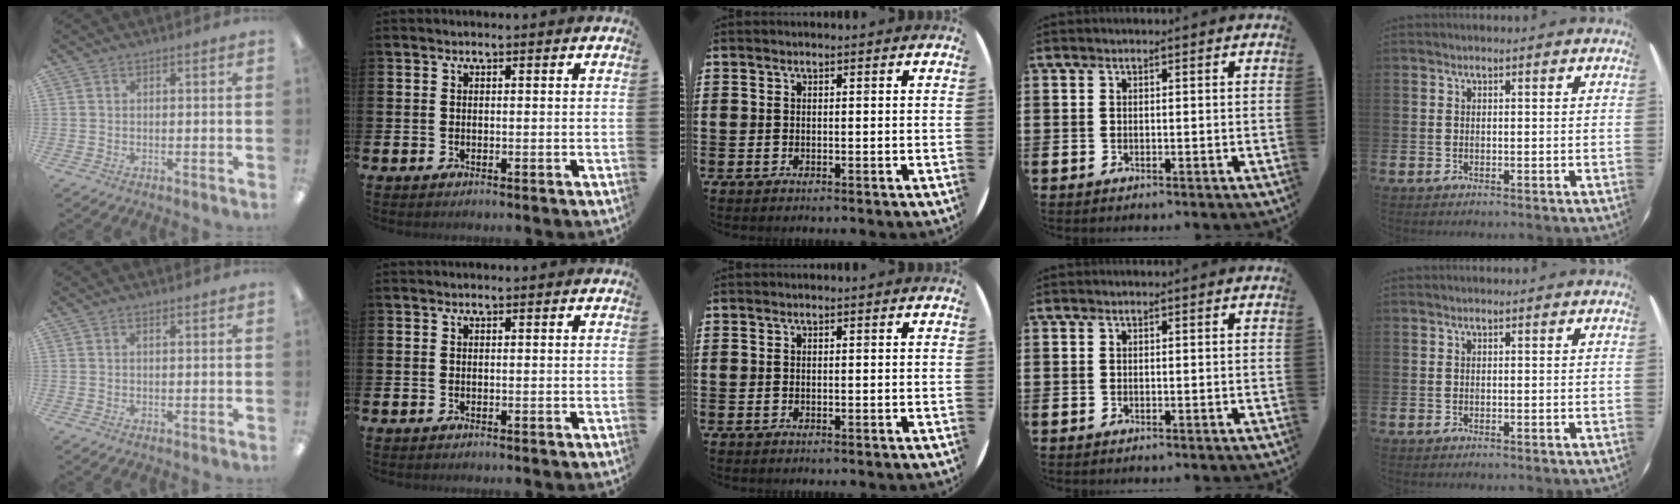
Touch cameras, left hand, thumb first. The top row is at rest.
{"thumb": {"total": 0.5, "force": [0.4, 0.2, 0.3], "torque": [0.000, -0.002, 0.005]}}